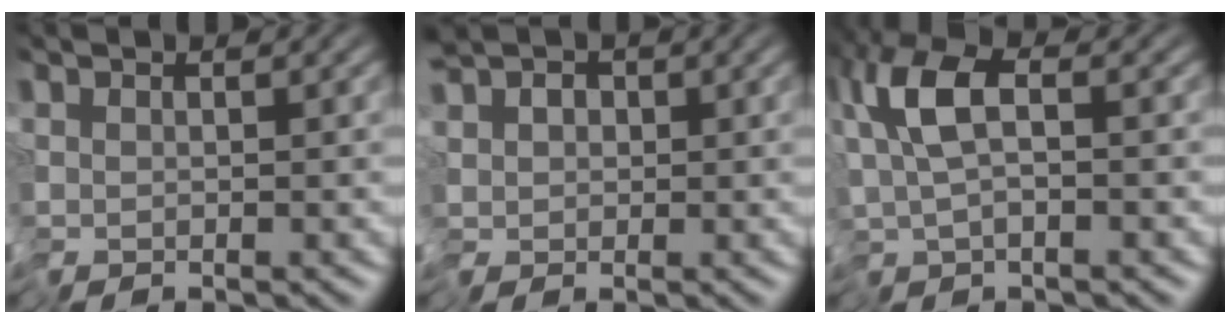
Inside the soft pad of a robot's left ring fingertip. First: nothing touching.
{"total": 2.7, "force": [-0.6, 1.7, 2.1], "torque": [-0.050, -0.002, -0.015]}
{"total": 5.2, "force": [-1.1, 2.2, 4.6], "torque": [-0.094, 0.006, -0.033]}